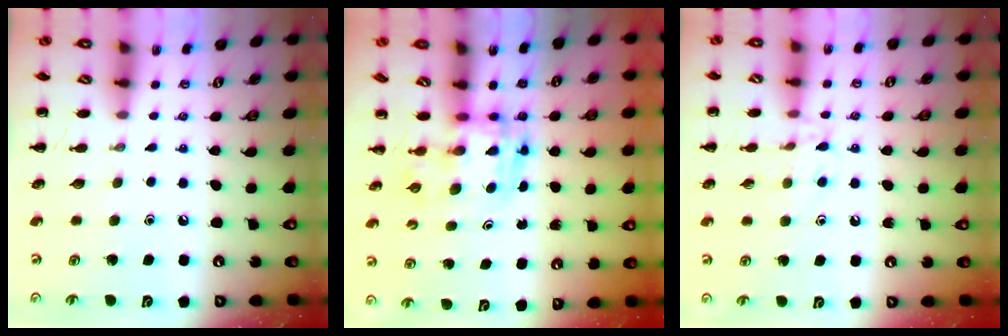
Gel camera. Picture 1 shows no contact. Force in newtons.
{"total": 3.4, "press": 3.4, "slide": 0.6}
{"total": 8.5, "press": 8.4, "slide": 1.2}